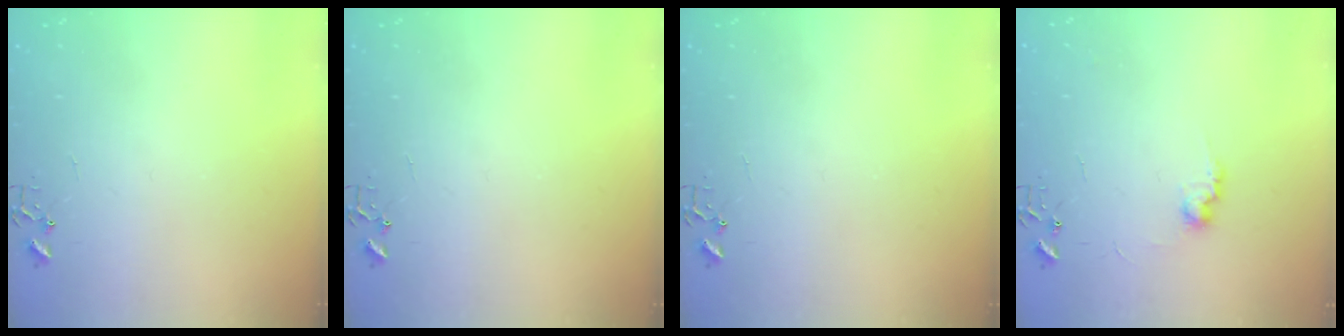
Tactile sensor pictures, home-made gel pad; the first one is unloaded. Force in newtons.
{"total": 0.0}
{"total": 0.0}
{"total": 7.5, "press": 7.4, "slide": 0.3}